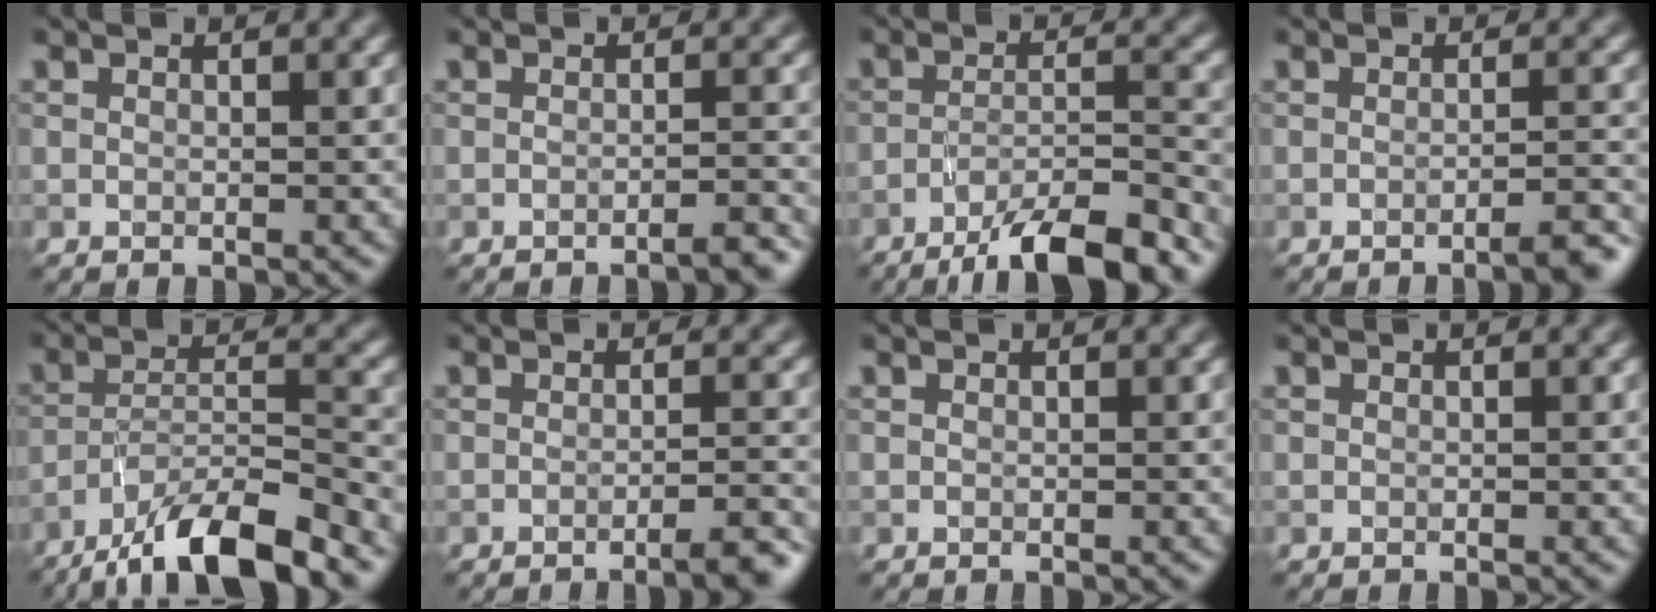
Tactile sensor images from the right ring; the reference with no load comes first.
{"total": 1.6, "force": [-1.4, -0.1, 0.9], "torque": [-0.010, 0.003, -0.020]}
{"total": 8.4, "force": [-6.3, 1.4, 5.3], "torque": [-0.081, 0.007, -0.105]}
{"total": 2.6, "force": [-2.0, 0.2, 1.7], "torque": [-0.019, 0.005, -0.033]}
{"total": 9.8, "force": [-7.6, 2.1, 5.9], "torque": [-0.099, 0.002, -0.140]}
{"total": 3.0, "force": [-2.1, 0.3, 2.1], "torque": [-0.026, 0.004, -0.036]}
{"total": 0.0}
{"total": 0.0}